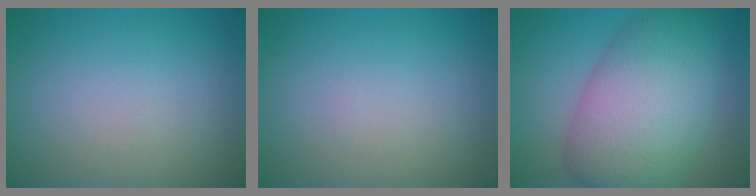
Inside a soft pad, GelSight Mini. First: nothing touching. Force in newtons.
{"total": 0.0}
{"total": 10.6, "press": 10.6, "slide": 0.4}